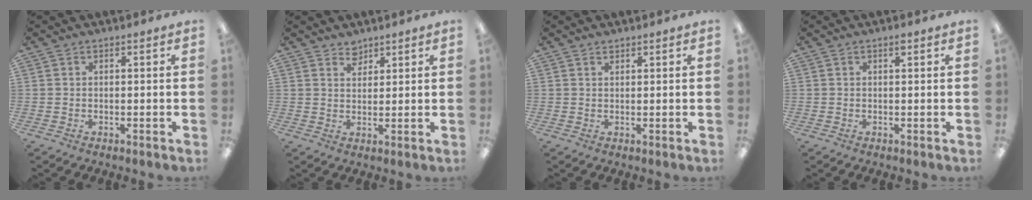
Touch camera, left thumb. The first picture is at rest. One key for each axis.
{"total": 3.3, "fx": 2.8, "fy": 1.6, "fz": 0.4, "tx": 0.003, "ty": -0.017, "tz": 0.053}
{"total": 1.0, "fx": 1.0, "fy": 0.3, "fz": 0.1, "tx": -0.002, "ty": 0.000, "tz": 0.018}
{"total": 1.1, "fx": 0.7, "fy": 0.3, "fz": 0.7, "tx": -0.009, "ty": -0.003, "tz": 0.011}